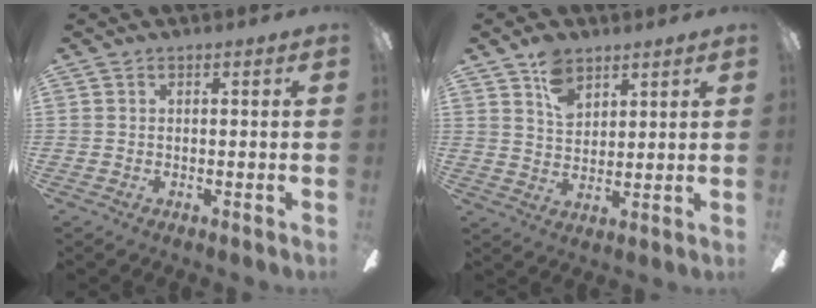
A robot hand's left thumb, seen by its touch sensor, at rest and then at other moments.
{"total": 7.7, "force": [4.9, 4.8, 3.5], "torque": [-0.061, -0.011, 0.092]}